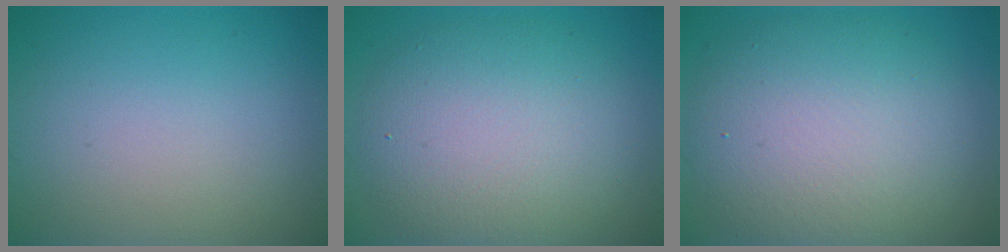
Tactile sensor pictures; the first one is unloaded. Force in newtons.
{"total": 8.1, "press": 8.1, "slide": 0.4}
{"total": 9.0, "press": 9.0, "slide": 0.9}